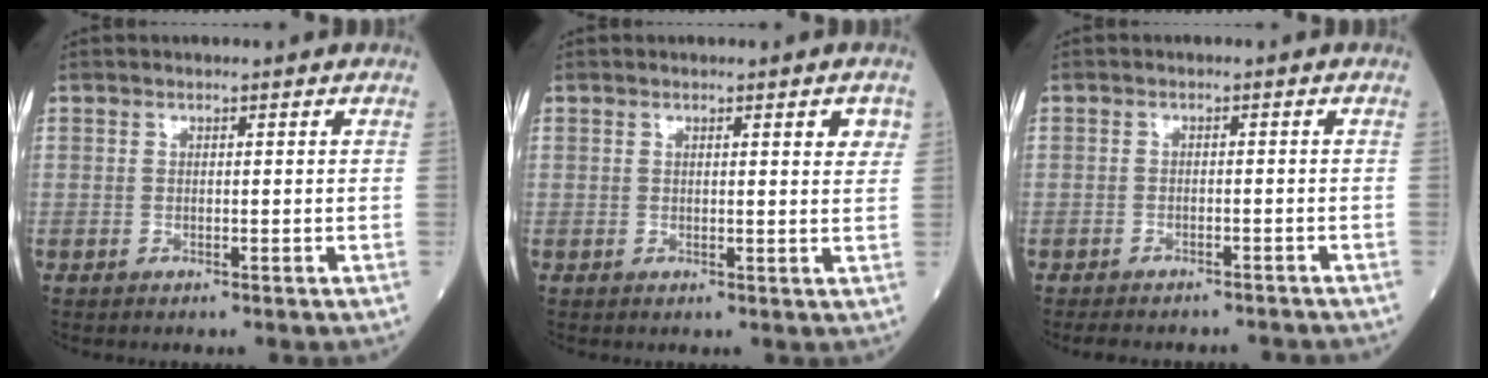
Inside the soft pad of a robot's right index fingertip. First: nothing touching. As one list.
[{"total": 2.5, "force": [1.2, 0.4, 2.2], "torque": [-0.023, -0.002, 0.012]}, {"total": 7.4, "force": [-6.7, 2.6, 1.8], "torque": [-0.023, 0.000, -0.084]}]